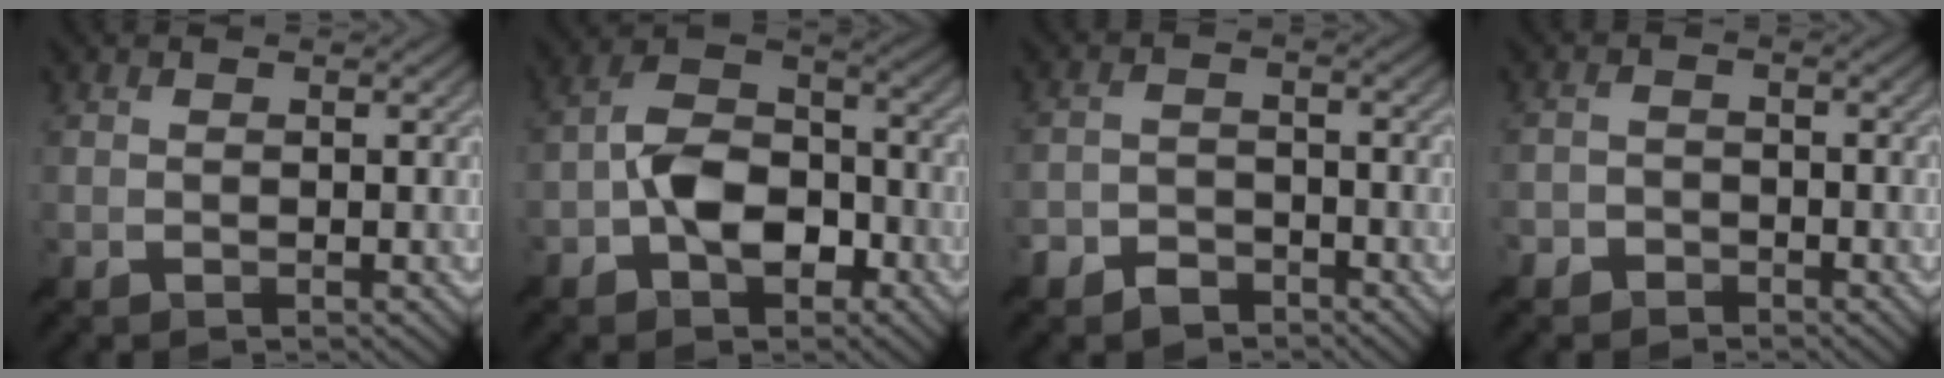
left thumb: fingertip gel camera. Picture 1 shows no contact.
{"total": 8.7, "force": [-3.2, 4.8, 6.5], "torque": [-0.123, 0.015, -0.072]}
{"total": 4.1, "force": [-3.3, 2.0, 1.3], "torque": [-0.022, -0.002, -0.067]}
{"total": 2.5, "force": [-2.0, 1.6, 0.2], "torque": [0.005, 0.003, -0.044]}